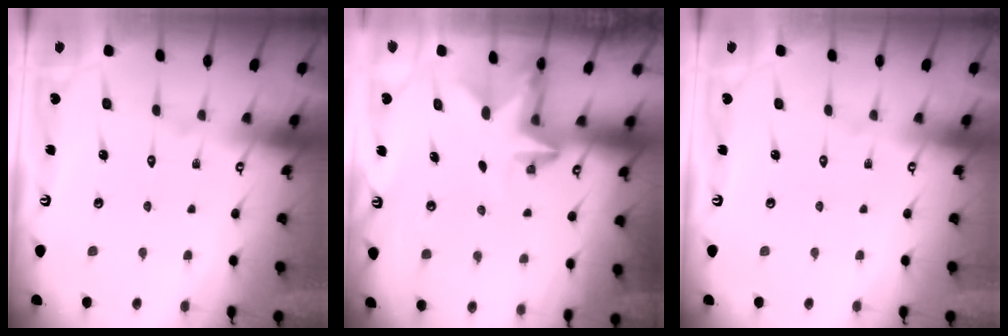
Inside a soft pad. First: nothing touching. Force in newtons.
{"total": 2.5, "press": 2.5, "slide": 0.4}
{"total": 0.0}